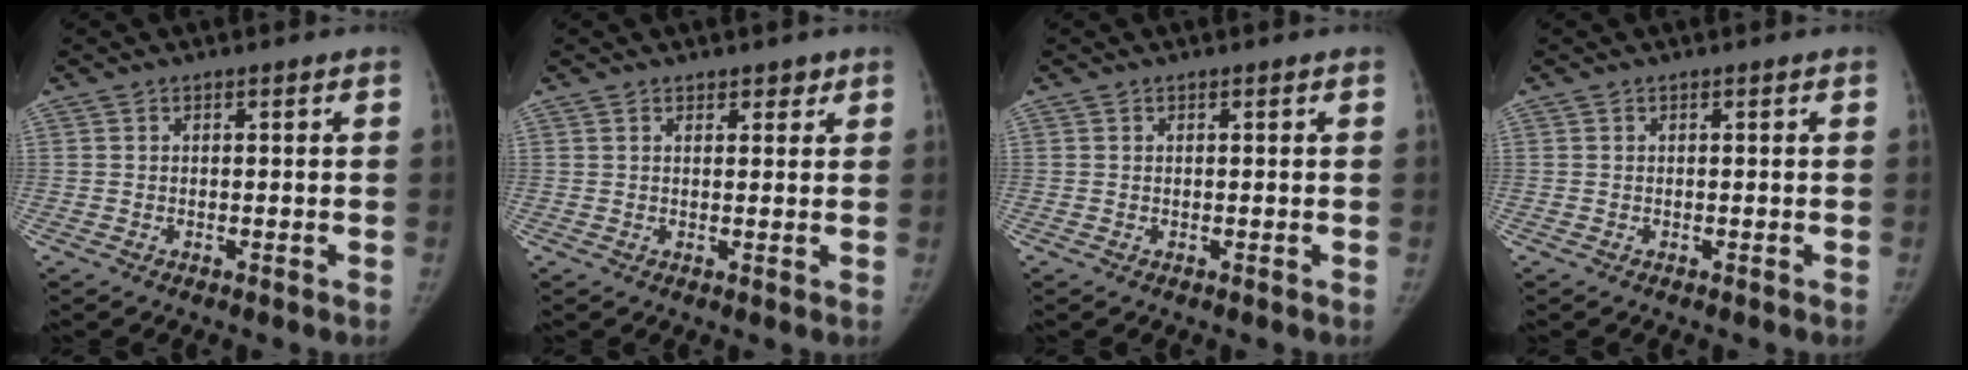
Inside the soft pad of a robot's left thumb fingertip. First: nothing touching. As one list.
[{"total": 1.9, "force": [1.4, 1.2, 0.6], "torque": [0.011, -0.007, 0.015]}, {"total": 0.0}, {"total": 0.0}]